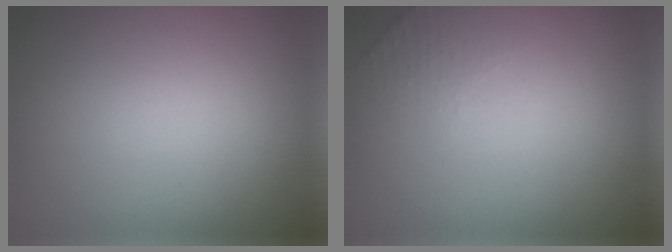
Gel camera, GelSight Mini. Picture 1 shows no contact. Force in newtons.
{"total": 1.3, "press": 1.2, "slide": 0.3}